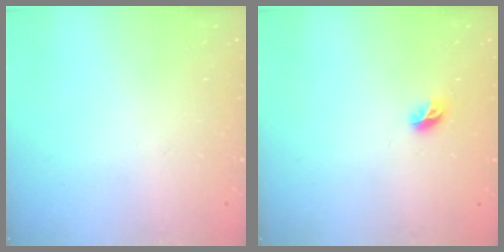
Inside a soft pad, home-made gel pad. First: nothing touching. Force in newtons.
{"total": 5.4, "press": 5.2, "slide": 1.4}